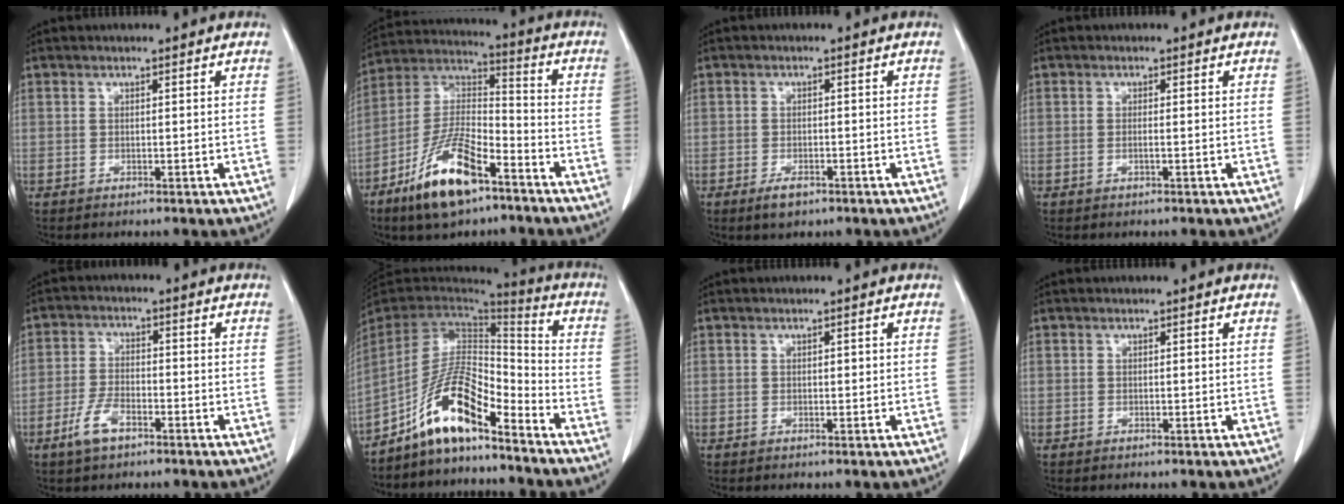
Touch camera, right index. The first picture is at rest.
{"total": 14.8, "force": [-8.9, 4.6, 10.9], "torque": [-0.220, -0.004, -0.161]}
{"total": 2.8, "force": [-1.8, 1.3, 1.7], "torque": [-0.031, -0.001, -0.024]}
{"total": 0.8, "force": [-0.2, -0.1, 0.8], "torque": [-0.015, 0.000, -0.004]}
{"total": 5.2, "force": [-3.1, 2.3, 3.5], "torque": [-0.078, -0.001, -0.057]}
{"total": 12.0, "force": [-8.4, 2.6, 8.1], "torque": [-0.157, 0.018, -0.153]}
{"total": 0.6, "force": [0.1, 0.3, 0.5], "torque": [-0.004, 0.001, 0.000]}
{"total": 0.0}